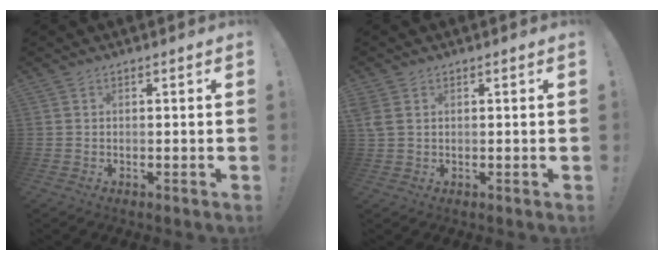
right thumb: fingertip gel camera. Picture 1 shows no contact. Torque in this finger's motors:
{"motor_torque": [0.17, 0.14, -0.09, 0.13, 0.08]}